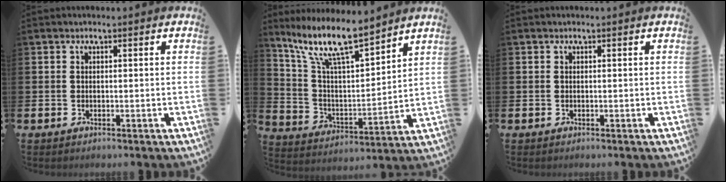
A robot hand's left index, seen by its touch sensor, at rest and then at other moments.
{"total": 11.2, "force": [9.3, 2.1, 6.0], "torque": [-0.146, -0.049, 0.160]}
{"total": 0.0}